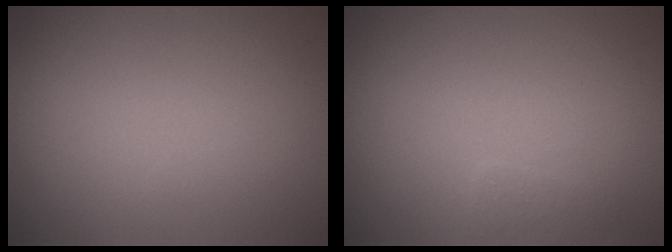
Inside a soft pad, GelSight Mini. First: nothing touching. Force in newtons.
{"total": 0.9, "press": 0.9, "slide": 0.0}